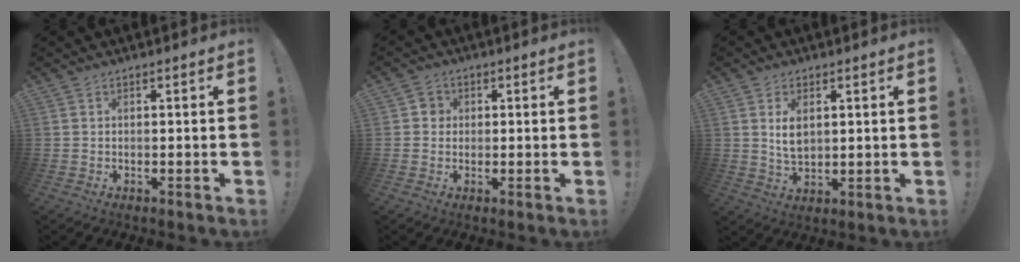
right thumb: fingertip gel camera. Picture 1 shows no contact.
{"total": 3.1, "force": [-0.2, 3.0, 0.9], "torque": [-0.013, 0.009, -0.004]}
{"total": 5.6, "force": [1.8, 3.2, 4.2], "torque": [-0.062, -0.010, 0.026]}